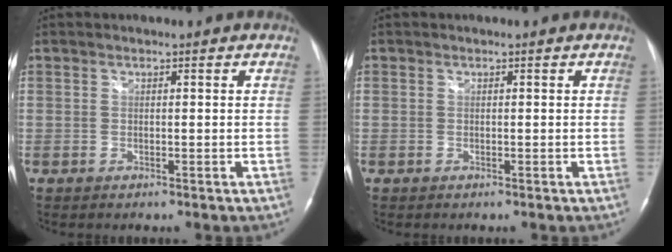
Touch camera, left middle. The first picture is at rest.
{"total": 0.0}